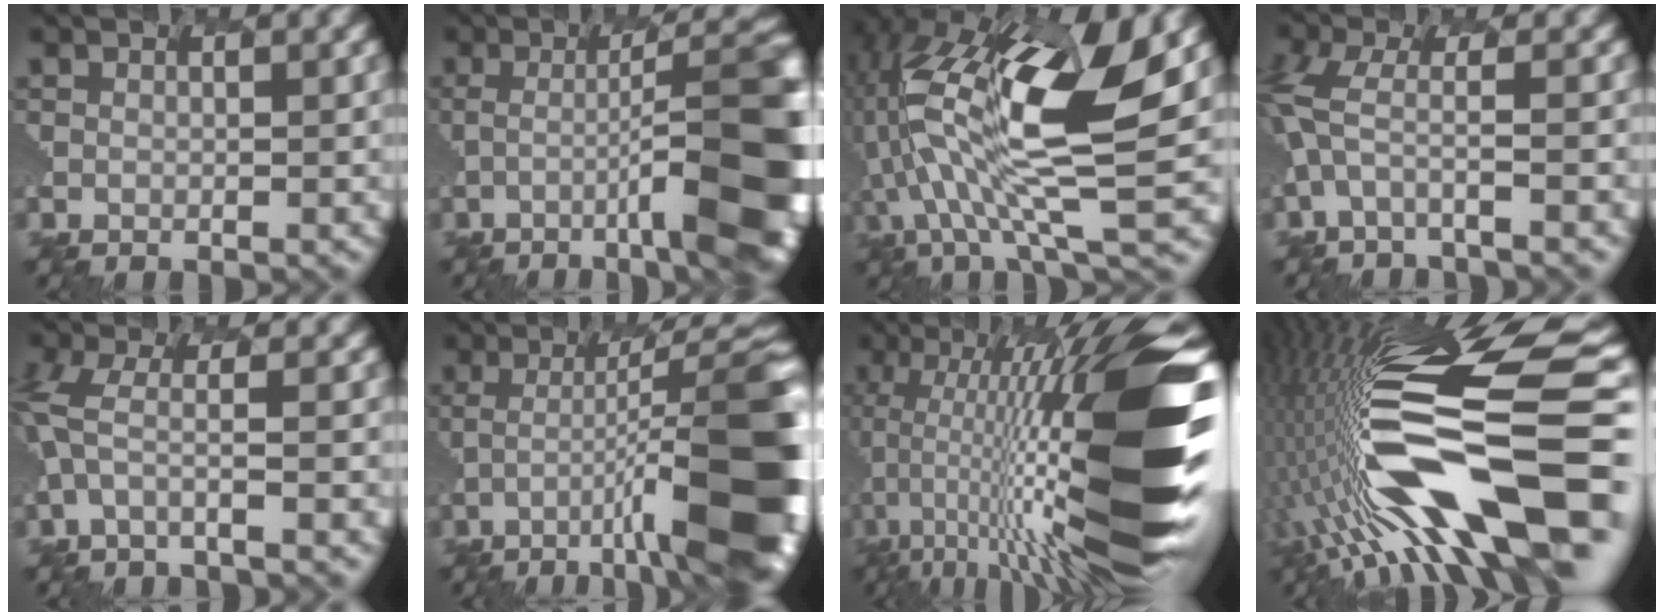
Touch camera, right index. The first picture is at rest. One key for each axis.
{"total": 10.5, "fx": -3.1, "fy": 1.8, "fz": 9.9, "tx": -0.136, "ty": 0.017, "tz": -0.049}
{"total": 11.8, "fx": 2.3, "fy": 4.3, "fz": 10.7, "tx": -0.254, "ty": 0.010, "tz": 0.033}
{"total": 2.2, "fx": -0.2, "fy": 0.4, "fz": 2.2, "tx": -0.081, "ty": 0.015, "tz": -0.024}
{"total": 1.8, "fx": -0.4, "fy": 0.3, "fz": 1.8, "tx": -0.063, "ty": 0.017, "tz": -0.027}
{"total": 11.7, "fx": -4.0, "fy": 2.2, "fz": 10.8, "tx": -0.161, "ty": 0.022, "tz": -0.064}
{"total": 15.0, "fx": -1.1, "fy": 3.8, "fz": 14.4, "tx": -0.277, "ty": 0.040, "tz": -0.041}
{"total": 14.1, "fx": -3.8, "fy": 3.9, "fz": 13.0, "tx": -0.256, "ty": 0.028, "tz": -0.080}